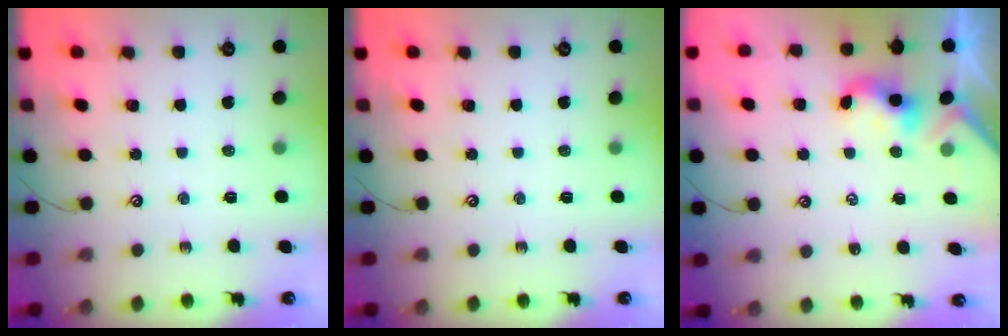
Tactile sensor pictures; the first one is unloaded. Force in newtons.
{"total": 0.0}
{"total": 2.4, "press": 2.4, "slide": 0.2}